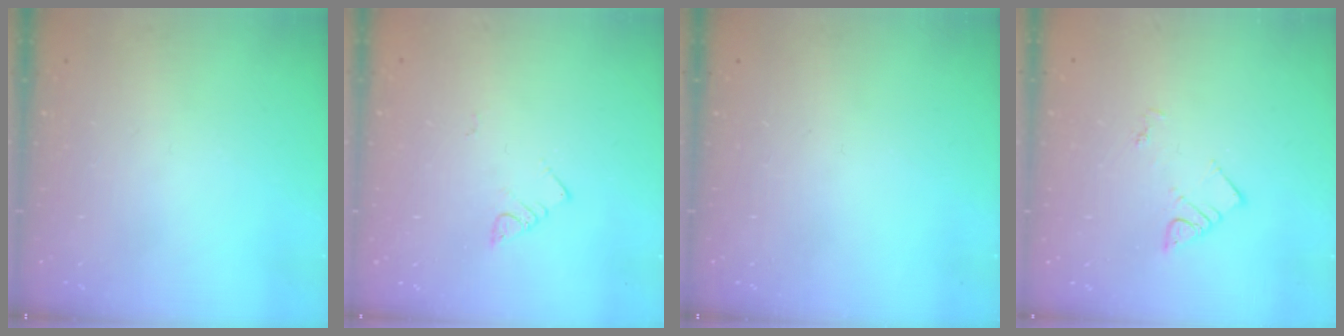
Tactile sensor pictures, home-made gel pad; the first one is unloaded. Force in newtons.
{"total": 2.7, "press": 2.6, "slide": 0.5}
{"total": 0.0}
{"total": 3.5, "press": 3.5, "slide": 0.4}